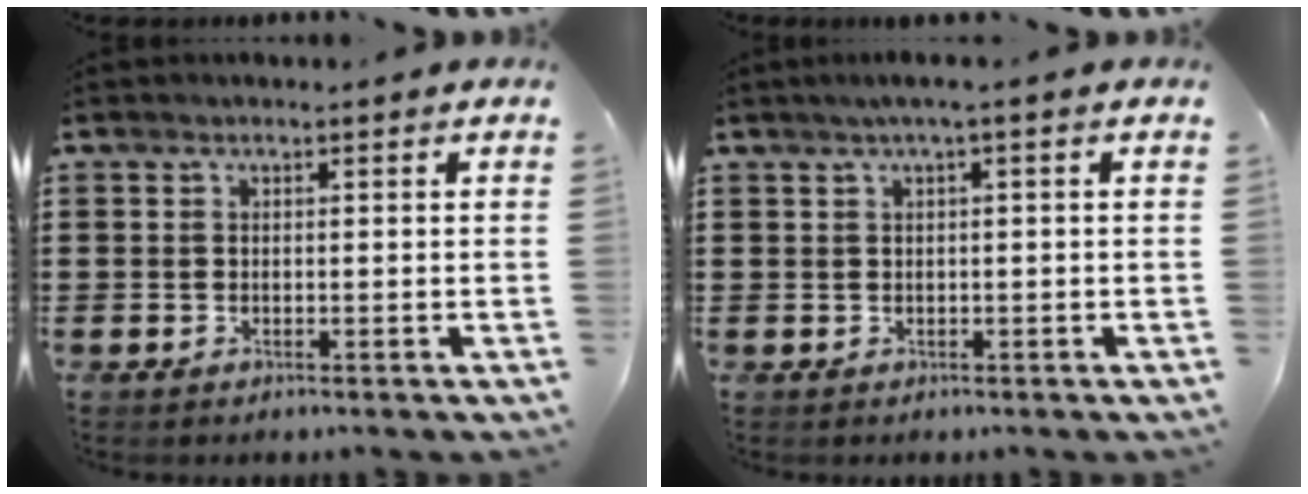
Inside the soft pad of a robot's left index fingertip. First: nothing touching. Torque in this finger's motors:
{"motor_torque": [0.65, 0.53, 0.26, 0.09]}